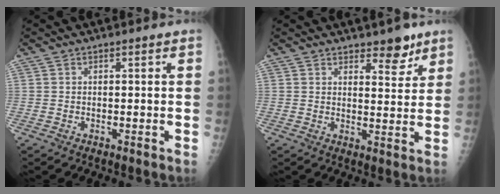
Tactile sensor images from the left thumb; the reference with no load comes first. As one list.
[{"total": 5.2, "force": [3.9, 2.3, 2.7], "torque": [-0.011, -0.029, 0.056]}]